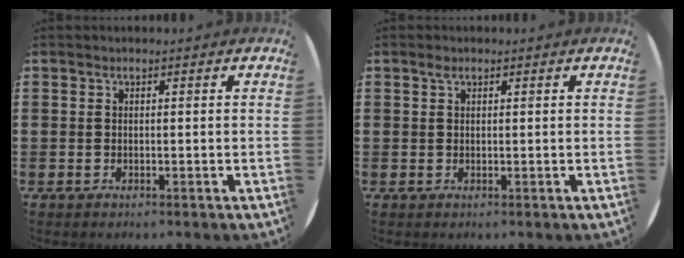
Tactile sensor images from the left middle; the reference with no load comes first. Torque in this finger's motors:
{"motor_torque": [0.21, -0.01, -0.32, -0.10]}